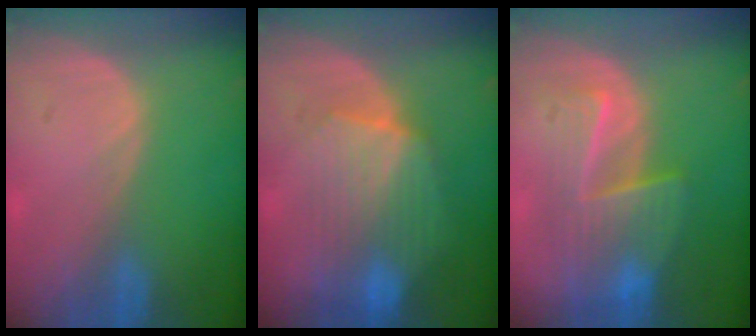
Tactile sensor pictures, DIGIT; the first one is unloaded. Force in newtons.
{"total": 8.2, "press": 8.1, "slide": 1.3}
{"total": 7.1, "press": 7.1, "slide": 0.3}